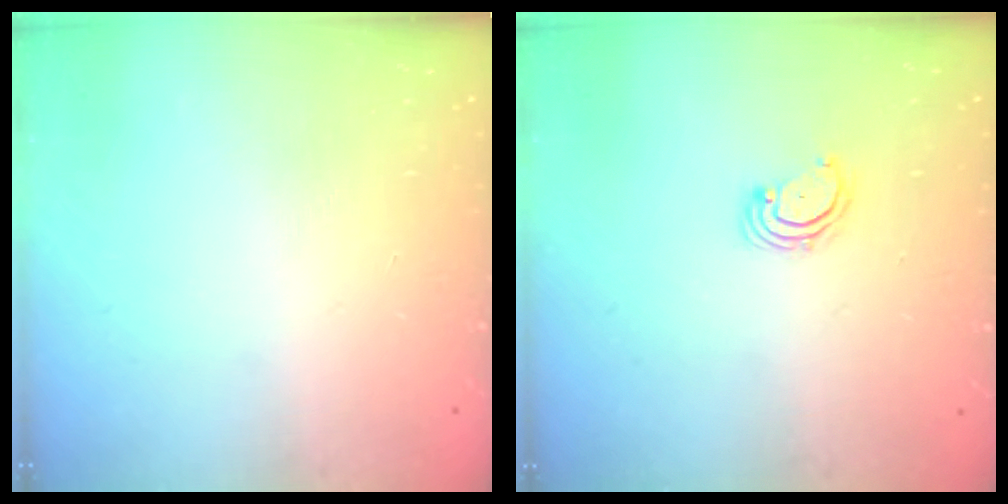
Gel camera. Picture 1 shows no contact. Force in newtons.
{"total": 2.6, "press": 2.6, "slide": 0.3}